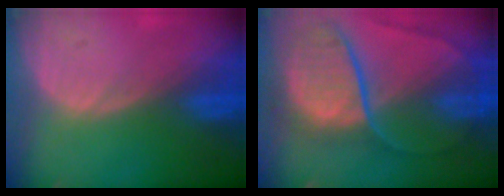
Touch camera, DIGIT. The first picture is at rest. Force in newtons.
{"total": 10.8, "press": 9.0, "slide": 6.0}